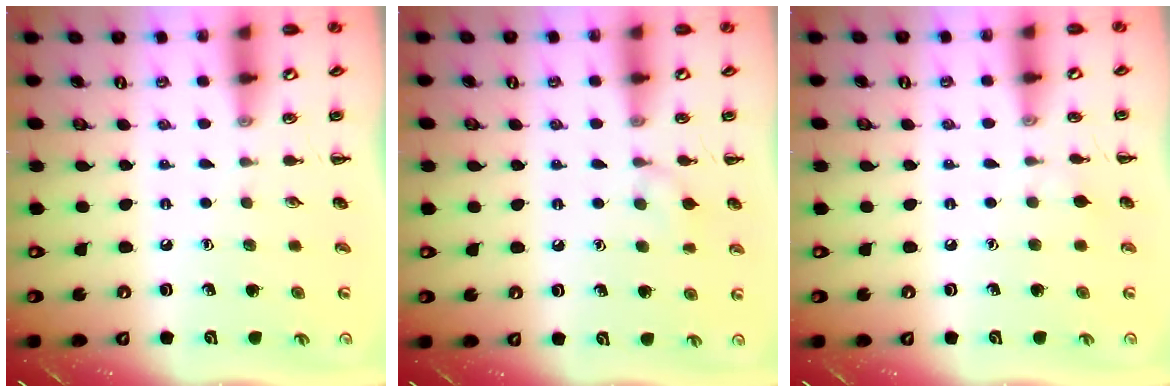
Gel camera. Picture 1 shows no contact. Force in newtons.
{"total": 7.6, "press": 7.3, "slide": 2.1}
{"total": 4.4, "press": 4.1, "slide": 1.7}